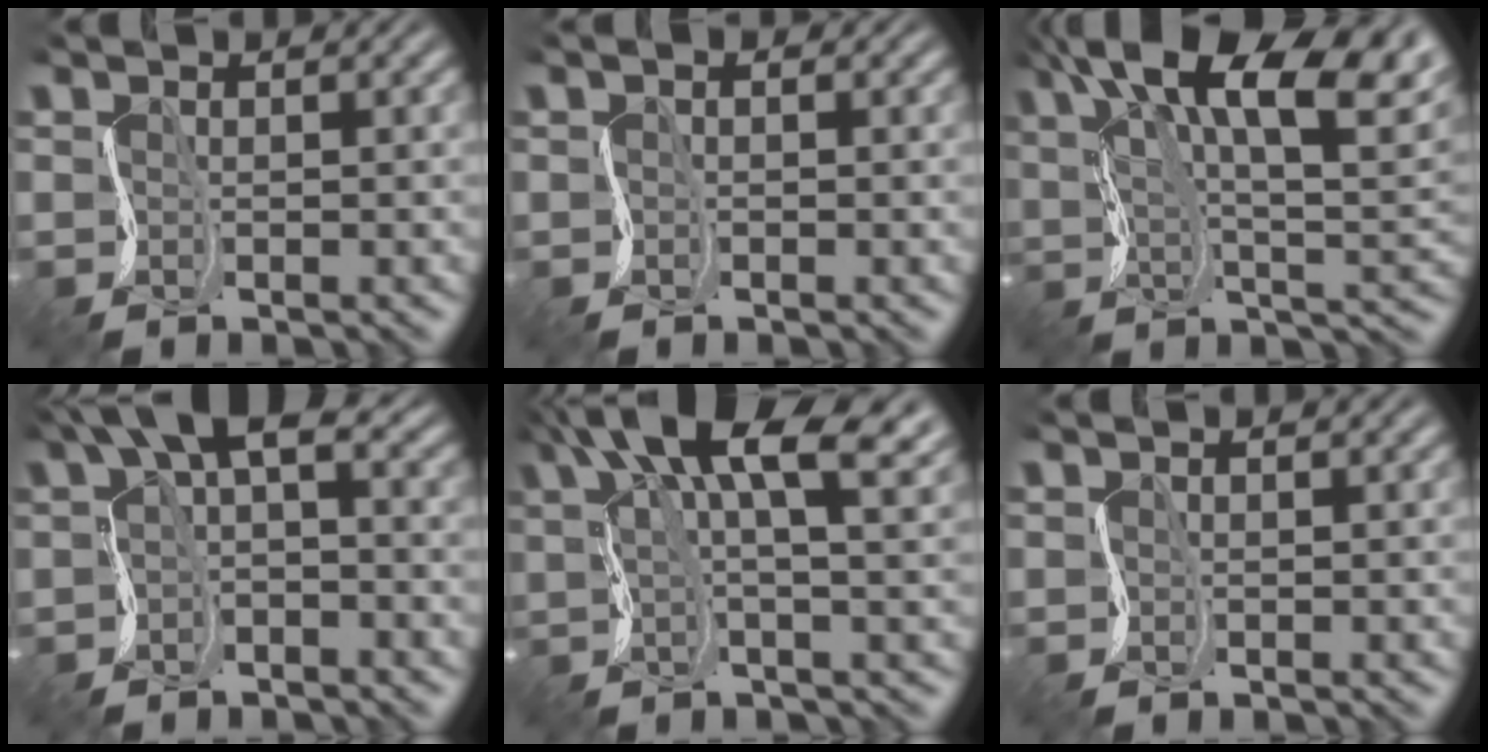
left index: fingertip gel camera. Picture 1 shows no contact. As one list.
[{"total": 0.5, "force": [0.0, 0.3, 0.4], "torque": [-0.007, 0.003, -0.003]}, {"total": 16.3, "force": [8.9, 5.7, 12.4], "torque": [-0.203, 0.027, 0.135]}, {"total": 5.1, "force": [1.5, 2.2, 4.4], "torque": [-0.068, 0.015, 0.012]}, {"total": 10.8, "force": [6.0, 3.0, 8.5], "torque": [-0.145, 0.022, 0.096]}, {"total": 1.0, "force": [0.6, 0.3, 0.7], "torque": [-0.010, 0.002, 0.009]}]